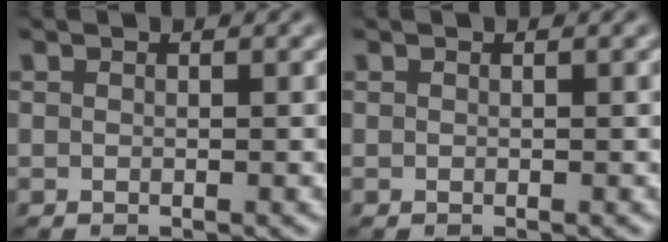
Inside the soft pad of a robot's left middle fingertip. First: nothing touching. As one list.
[{"total": 0.0}]